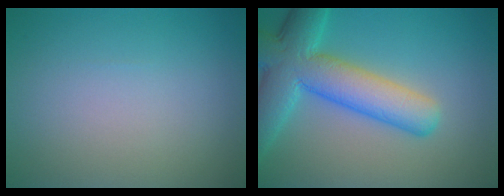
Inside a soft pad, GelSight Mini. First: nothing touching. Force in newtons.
{"total": 8.7, "press": 8.7, "slide": 0.4}